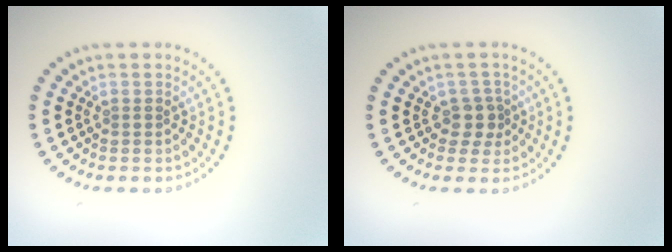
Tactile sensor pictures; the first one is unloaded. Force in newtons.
{"total": 1.9, "press": 1.6, "slide": 1.1}